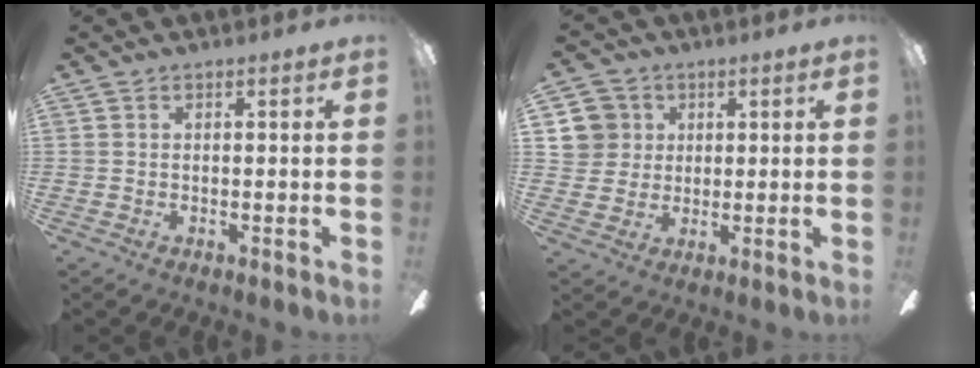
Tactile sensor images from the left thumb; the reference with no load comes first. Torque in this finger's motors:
{"motor_torque": [0.46, 0.37, 0.18, -0.10, 0.00]}